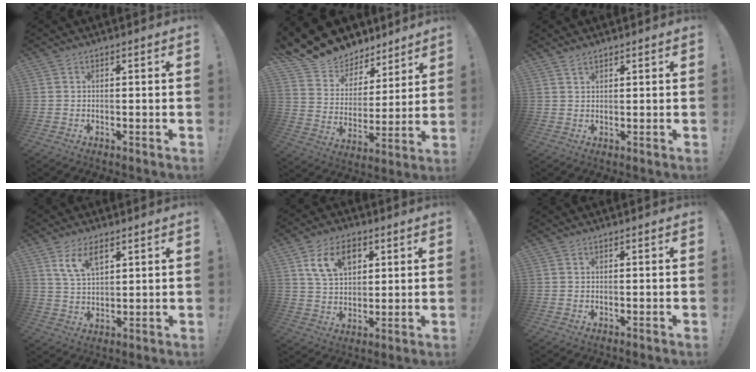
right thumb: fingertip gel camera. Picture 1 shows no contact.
{"total": 12.8, "force": [10.8, 6.5, 2.6], "torque": [-0.073, -0.083, 0.204]}
{"total": 0.7, "force": [0.7, 0.0, 0.1], "torque": [-0.001, -0.001, 0.014]}
{"total": 7.9, "force": [4.7, 3.6, 5.2], "torque": [-0.088, -0.017, 0.086]}
{"total": 11.9, "force": [5.7, 7.7, 7.0], "torque": [-0.105, -0.014, 0.107]}
{"total": 0.0}